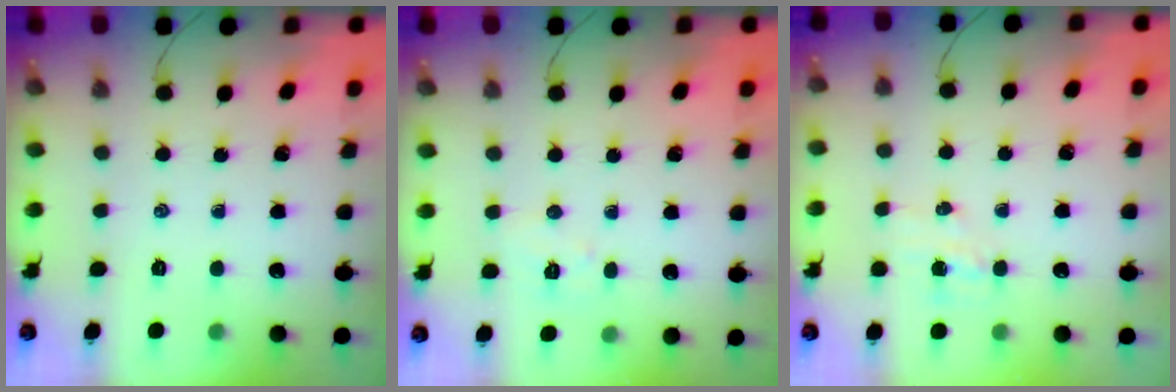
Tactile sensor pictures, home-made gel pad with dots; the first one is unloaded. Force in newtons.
{"total": 4.8, "press": 4.8, "slide": 0.9}
{"total": 5.1, "press": 5.0, "slide": 1.2}